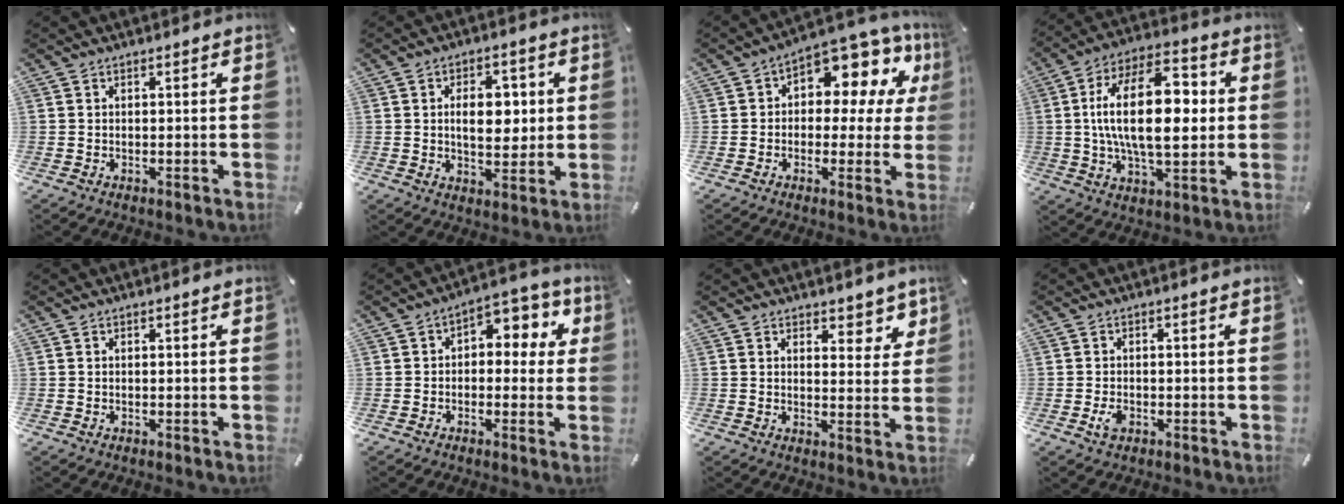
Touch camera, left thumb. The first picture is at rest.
{"total": 8.9, "force": [1.2, 5.7, 6.8], "torque": [-0.089, -0.002, 0.014]}
{"total": 9.8, "force": [4.4, 6.2, 6.3], "torque": [-0.089, -0.044, 0.079]}
{"total": 21.2, "force": [1.6, 10.9, 18.2], "torque": [-0.331, 0.001, 0.018]}
{"total": 0.0}
{"total": 6.9, "force": [1.3, 4.8, 4.8], "torque": [-0.064, -0.003, 0.017]}
{"total": 5.7, "force": [4.2, 3.3, 2.0], "torque": [-0.005, -0.033, 0.069]}
{"total": 2.6, "force": [-0.9, 1.6, 1.9], "torque": [-0.054, -0.005, -0.021]}